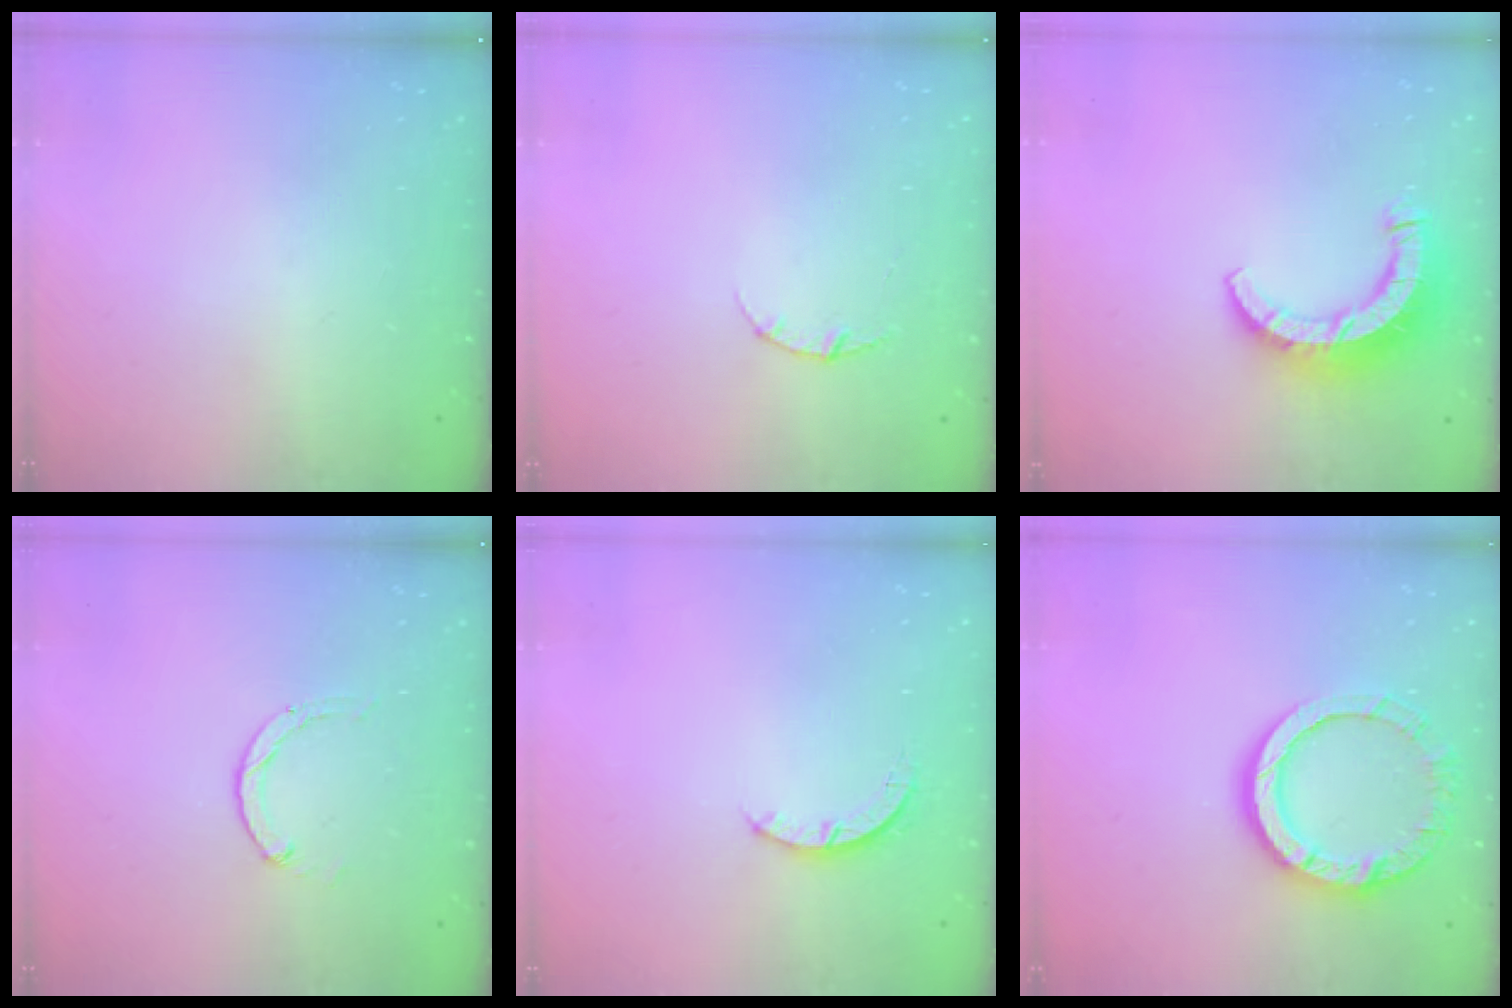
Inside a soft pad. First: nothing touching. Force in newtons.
{"total": 2.8, "press": 2.8, "slide": 0.4}
{"total": 9.6, "press": 9.6, "slide": 1.0}
{"total": 0.0}
{"total": 2.7, "press": 2.7, "slide": 0.4}
{"total": 13.4, "press": 13.4, "slide": 1.4}